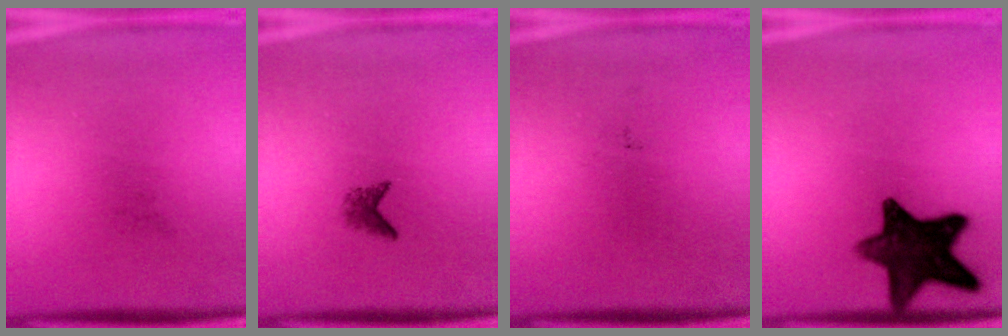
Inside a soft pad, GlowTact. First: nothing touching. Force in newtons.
{"total": 1.4}
{"total": 0.0}
{"total": 13.6}